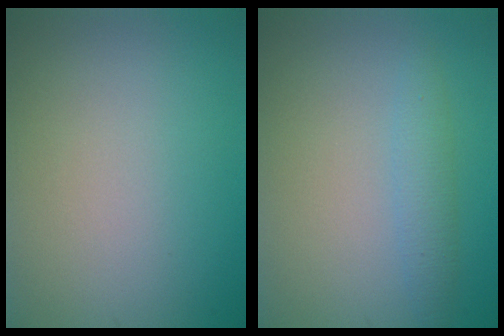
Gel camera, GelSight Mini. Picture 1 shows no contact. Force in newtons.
{"total": 2.0, "press": 2.0, "slide": 0.1}